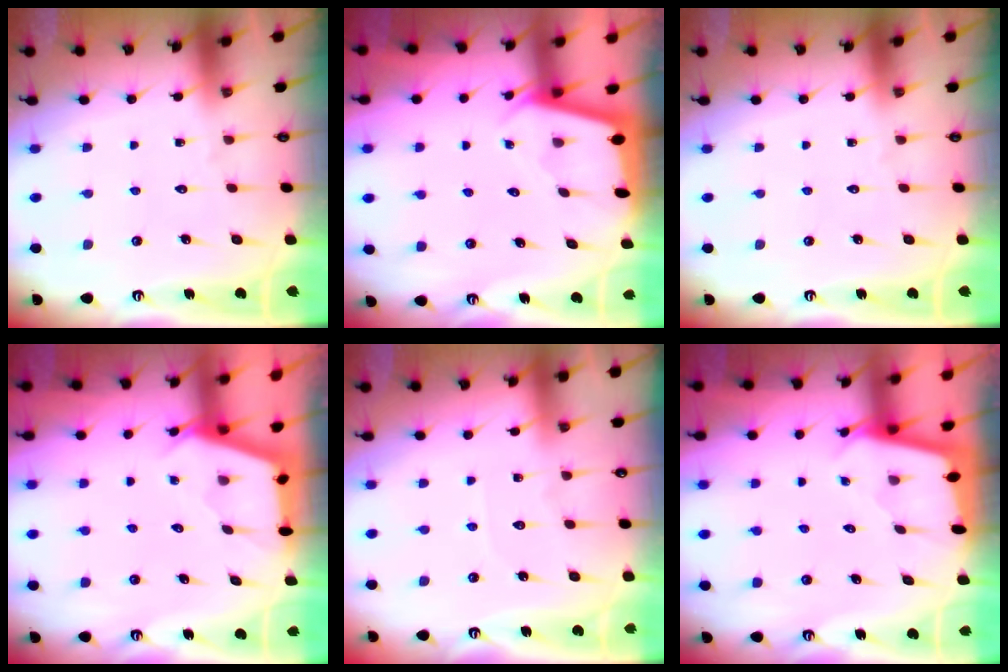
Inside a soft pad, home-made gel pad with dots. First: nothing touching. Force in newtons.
{"total": 2.2, "press": 2.2, "slide": 0.1}
{"total": 0.0}
{"total": 2.5, "press": 2.5, "slide": 0.3}
{"total": 2.2, "press": 2.2, "slide": 0.4}
{"total": 1.9, "press": 1.9, "slide": 0.1}